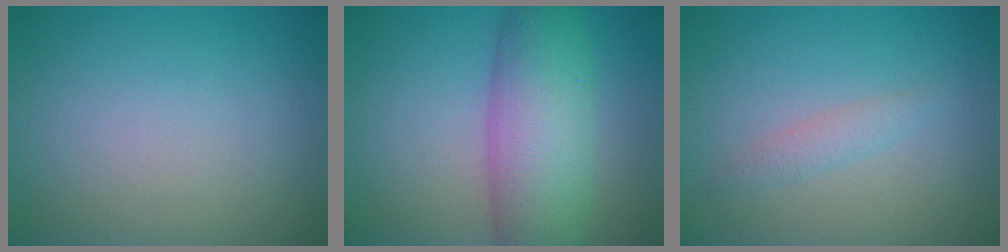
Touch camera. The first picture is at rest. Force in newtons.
{"total": 8.2, "press": 8.2, "slide": 0.1}
{"total": 1.3, "press": 1.3, "slide": 0.0}